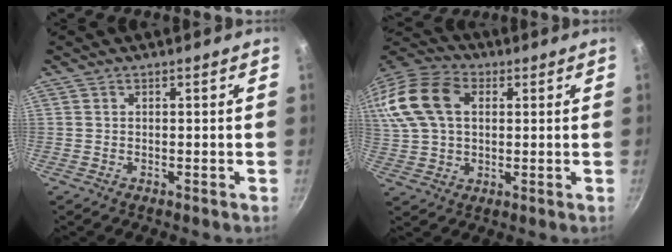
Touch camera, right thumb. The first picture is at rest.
{"total": 21.1, "force": [5.5, 14.6, 14.2], "torque": [-0.308, 0.027, 0.090]}